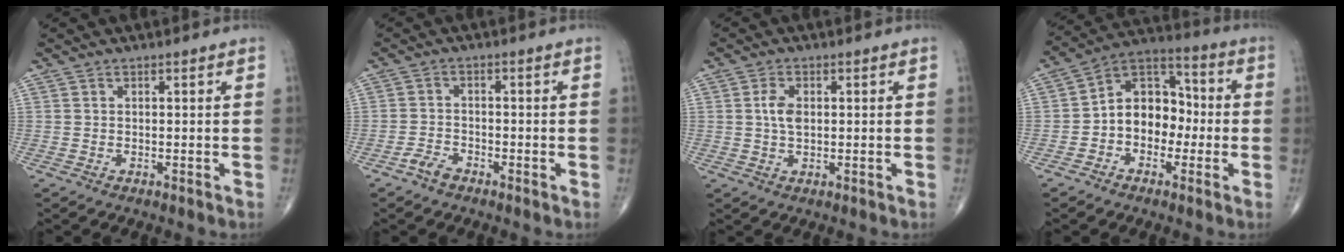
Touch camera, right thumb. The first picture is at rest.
{"total": 2.7, "force": [-2.0, 1.3, 1.1], "torque": [-0.022, 0.009, -0.040]}
{"total": 3.6, "force": [0.5, 2.1, 2.8], "torque": [-0.056, 0.000, 0.007]}
{"total": 11.8, "force": [-1.7, 8.8, 7.7], "torque": [-0.084, 0.047, -0.043]}